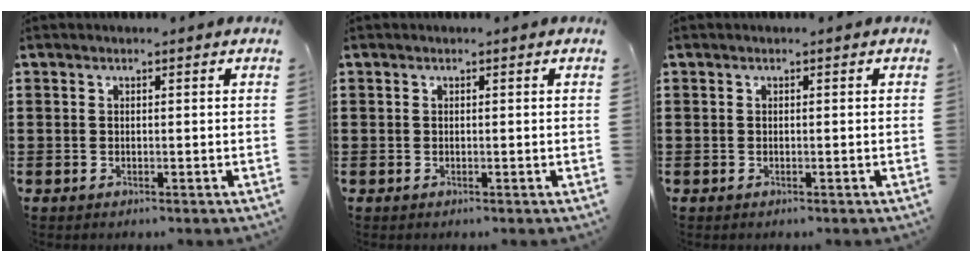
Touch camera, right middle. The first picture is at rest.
{"total": 0.0}
{"total": 0.0}